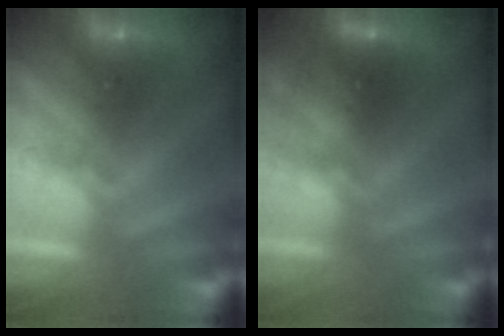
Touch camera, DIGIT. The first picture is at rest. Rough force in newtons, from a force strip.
{"total": 2.8}